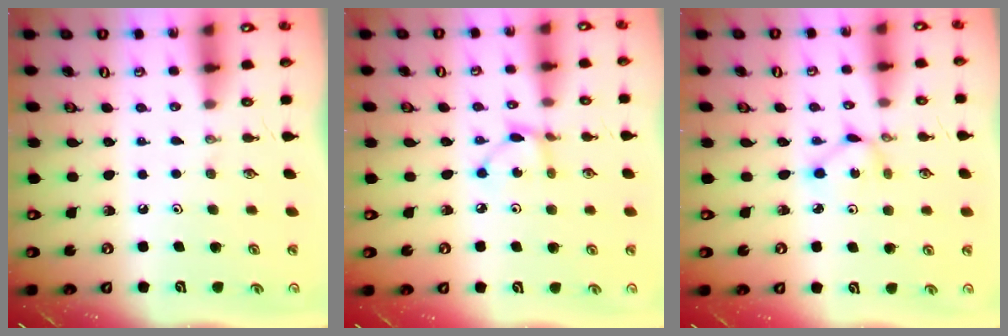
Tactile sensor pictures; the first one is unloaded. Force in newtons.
{"total": 2.8, "press": 2.8, "slide": 0.1}
{"total": 2.6, "press": 2.6, "slide": 0.1}